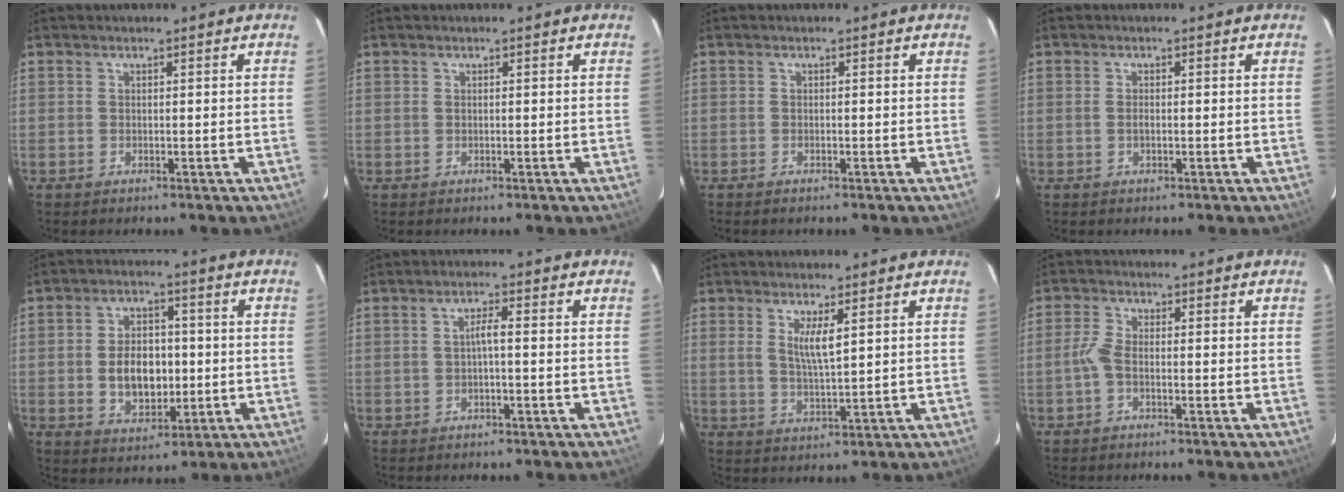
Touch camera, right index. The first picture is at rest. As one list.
[{"total": 0.0}, {"total": 0.6, "force": [-0.6, 0.1, 0.2], "torque": [-0.006, -0.002, -0.012]}, {"total": 0.7, "force": [-0.2, 0.3, 0.5], "torque": [-0.010, -0.001, -0.005]}, {"total": 9.2, "force": [-0.8, 6.1, 6.8], "torque": [-0.127, 0.009, -0.002]}, {"total": 1.8, "force": [-0.5, 0.1, 1.7], "torque": [-0.034, 0.006, -0.007]}, {"total": 4.4, "force": [1.8, 0.6, 4.0], "torque": [-0.076, -0.008, 0.034]}, {"total": 1.7, "force": [-0.7, 0.7, 1.4], "torque": [-0.035, 0.004, -0.017]}]